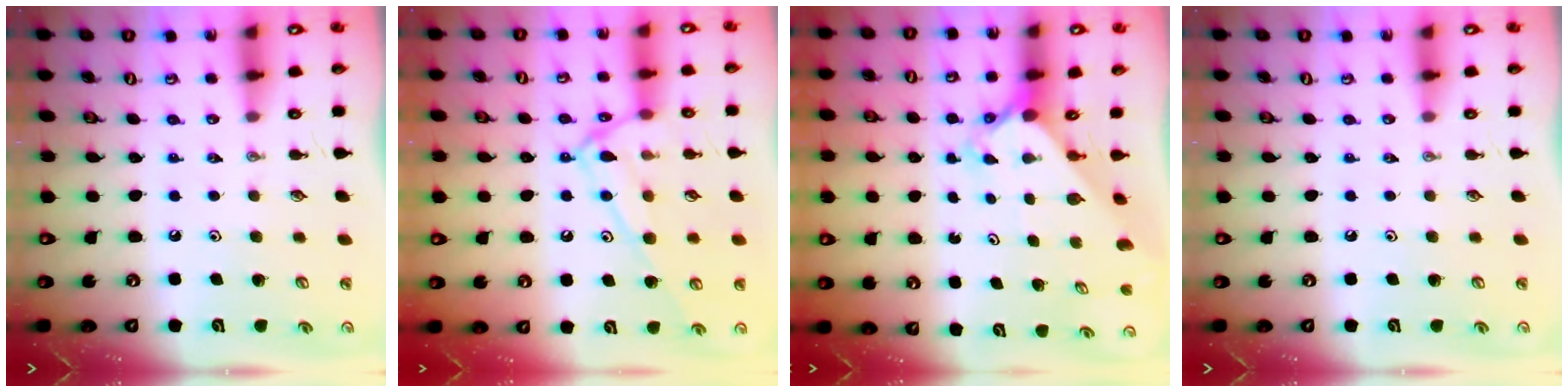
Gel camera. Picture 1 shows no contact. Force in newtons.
{"total": 14.0, "press": 14.0, "slide": 1.2}
{"total": 2.4, "press": 2.4, "slide": 0.1}
{"total": 0.0}